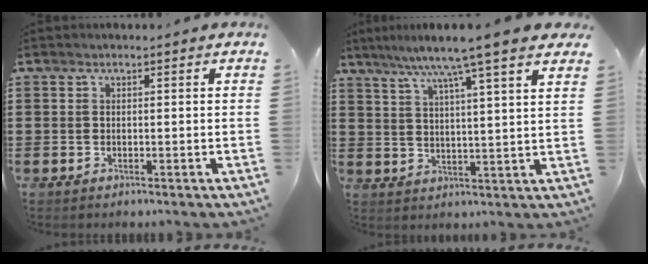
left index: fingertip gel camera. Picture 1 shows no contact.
{"total": 7.9, "force": [6.1, -0.7, 4.9], "torque": [-0.107, -0.030, 0.099]}